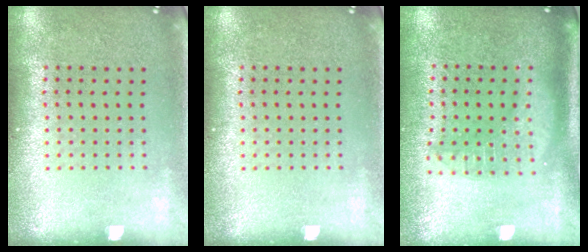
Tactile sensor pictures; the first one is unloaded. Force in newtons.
{"total": 0.0}
{"total": 1.8, "press": 1.5, "slide": 1.0}